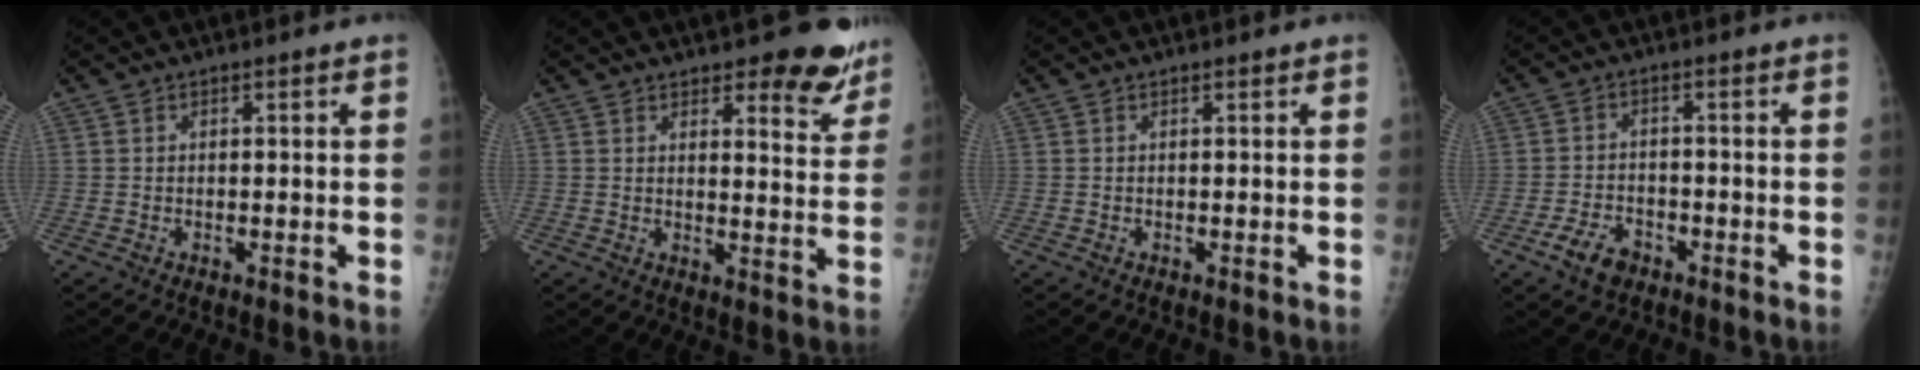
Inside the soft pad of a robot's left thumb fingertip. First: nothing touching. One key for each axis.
{"total": 9.2, "fx": 6.9, "fy": 3.4, "fz": 5.0, "tx": -0.025, "ty": -0.046, "tz": 0.083}
{"total": 0.0}
{"total": 5.1, "fx": -3.0, "fy": 3.2, "fz": 2.6, "tx": -0.044, "ty": 0.015, "tz": -0.052}